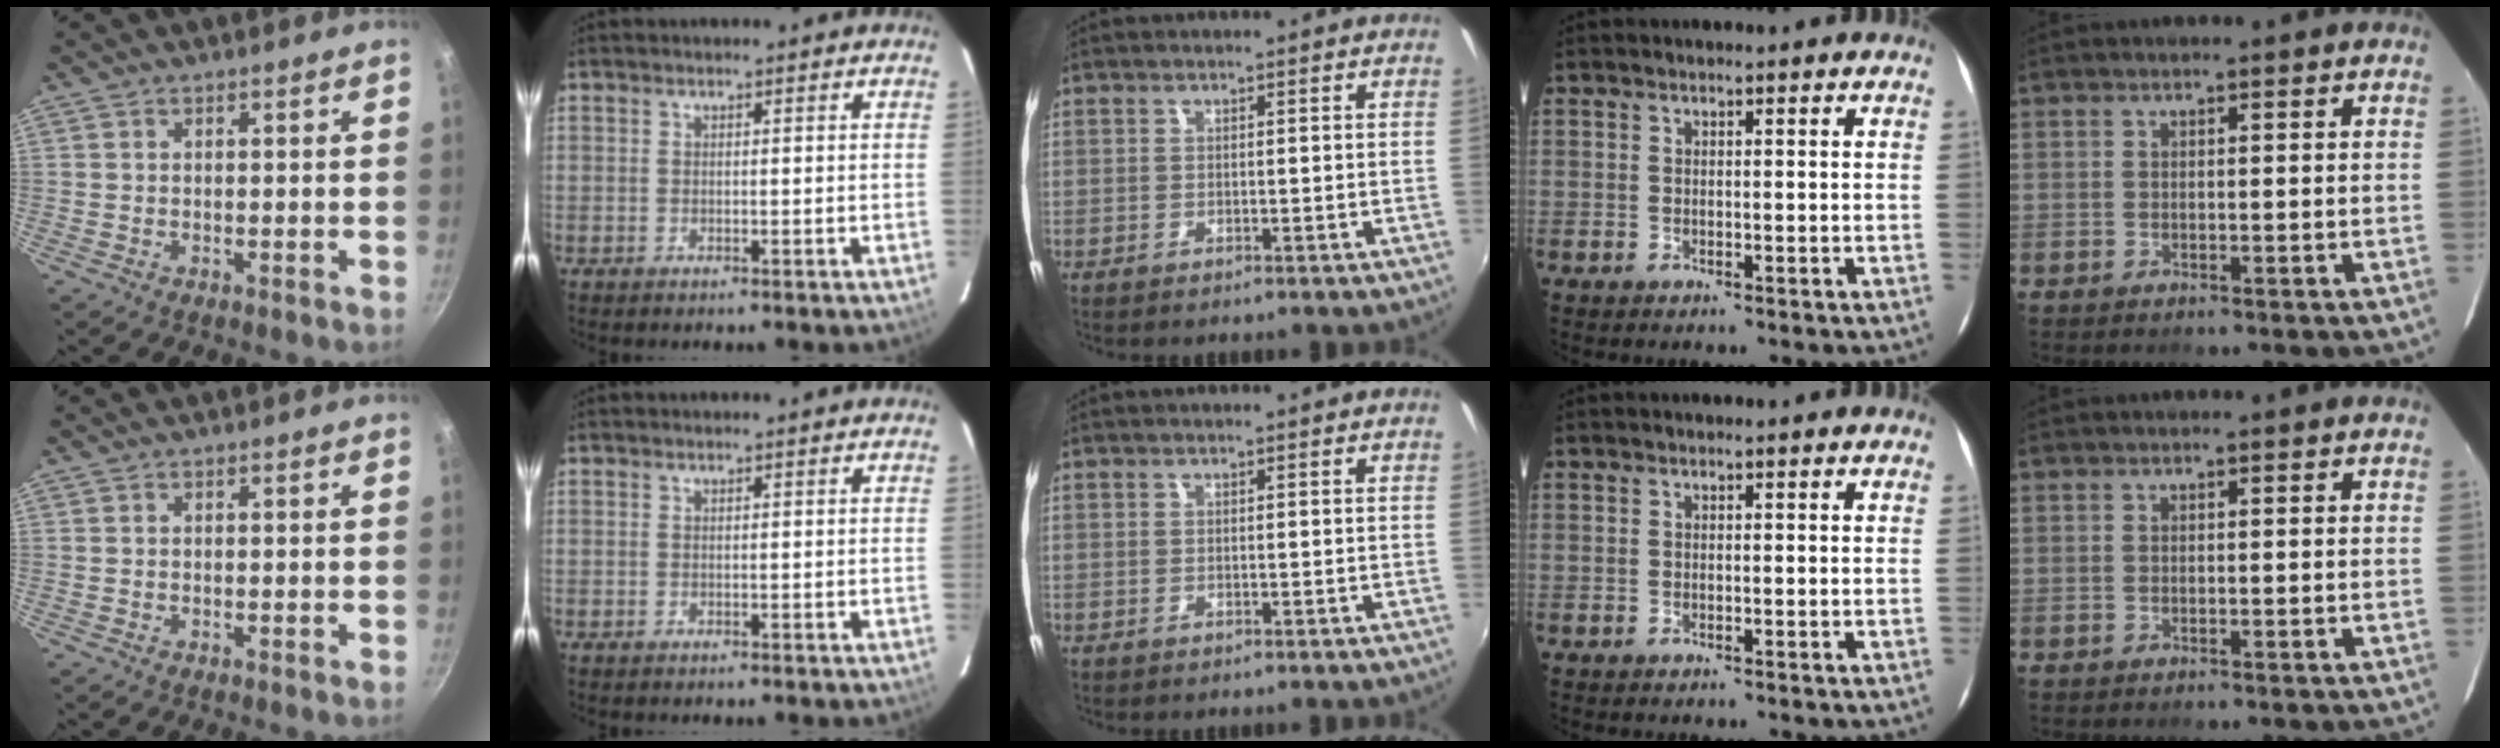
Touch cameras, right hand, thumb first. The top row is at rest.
{}